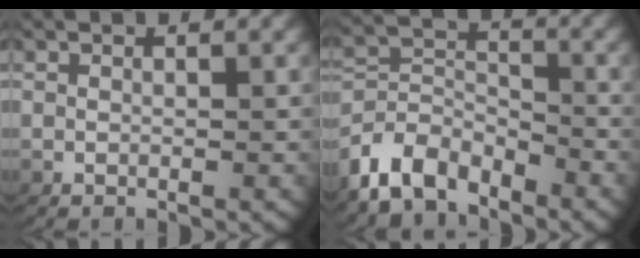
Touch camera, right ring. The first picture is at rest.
{"total": 6.9, "force": [-4.1, 4.9, 2.7], "torque": [-0.064, -0.037, -0.064]}